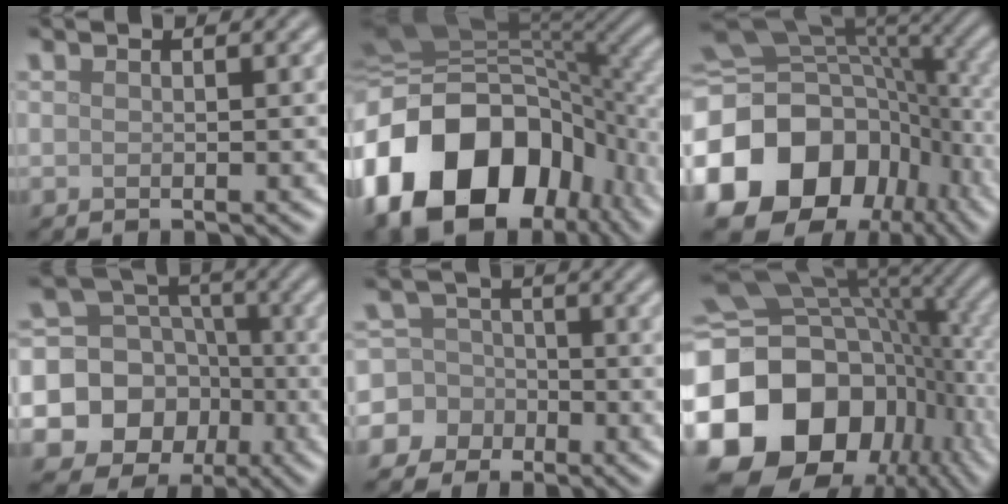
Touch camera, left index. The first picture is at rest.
{"total": 19.5, "force": [-6.1, 13.8, 12.4], "torque": [-0.272, -0.021, -0.106]}
{"total": 18.3, "force": [-6.4, 14.1, 9.7], "torque": [-0.224, -0.018, -0.105]}
{"total": 16.6, "force": [-5.4, 15.2, 3.8], "torque": [-0.109, -0.027, -0.098]}
{"total": 7.6, "force": [-2.6, 7.1, 0.7], "torque": [-0.015, 0.013, -0.081]}
{"total": 21.5, "force": [-5.3, 16.8, 12.4], "torque": [-0.270, -0.020, -0.080]}